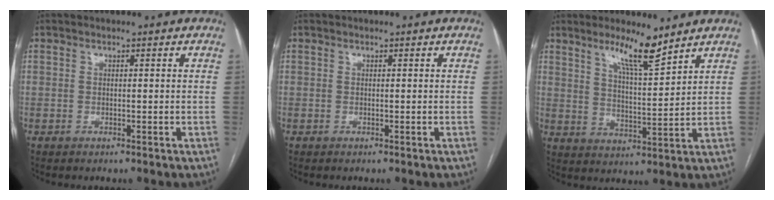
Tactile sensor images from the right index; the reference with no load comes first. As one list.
[{"total": 0.0}, {"total": 7.6, "force": [5.9, 0.2, 4.9], "torque": [-0.086, -0.014, 0.104]}]